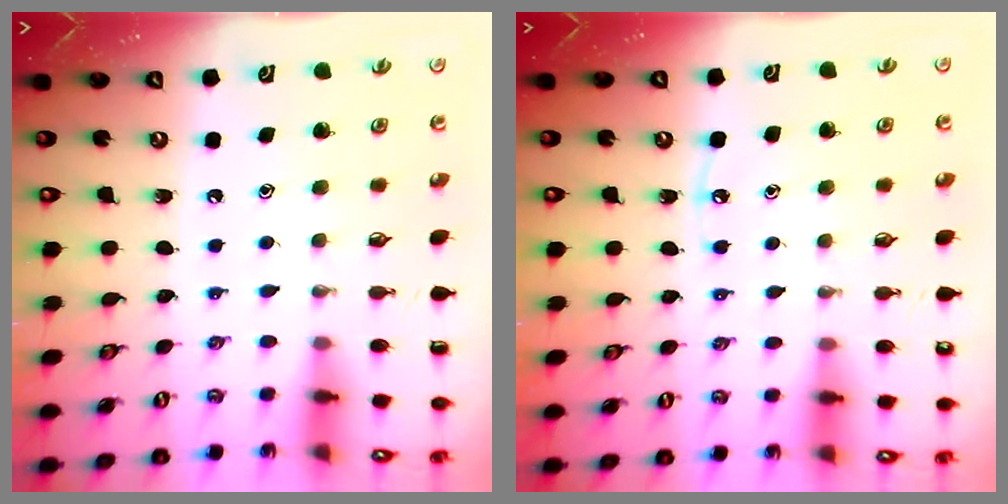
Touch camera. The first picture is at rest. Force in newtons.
{"total": 4.7, "press": 4.6, "slide": 0.6}